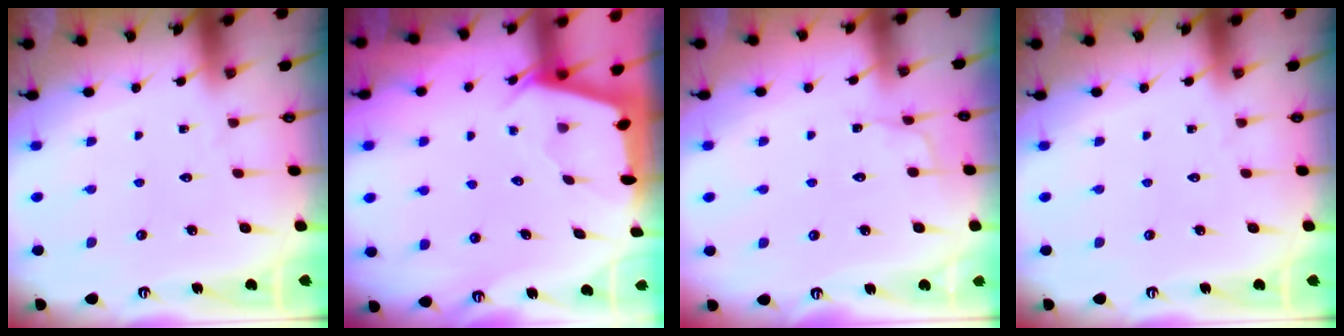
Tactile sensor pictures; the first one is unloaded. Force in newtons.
{"total": 2.2, "press": 2.1, "slide": 0.3}
{"total": 2.7, "press": 2.7, "slide": 0.3}
{"total": 0.0}